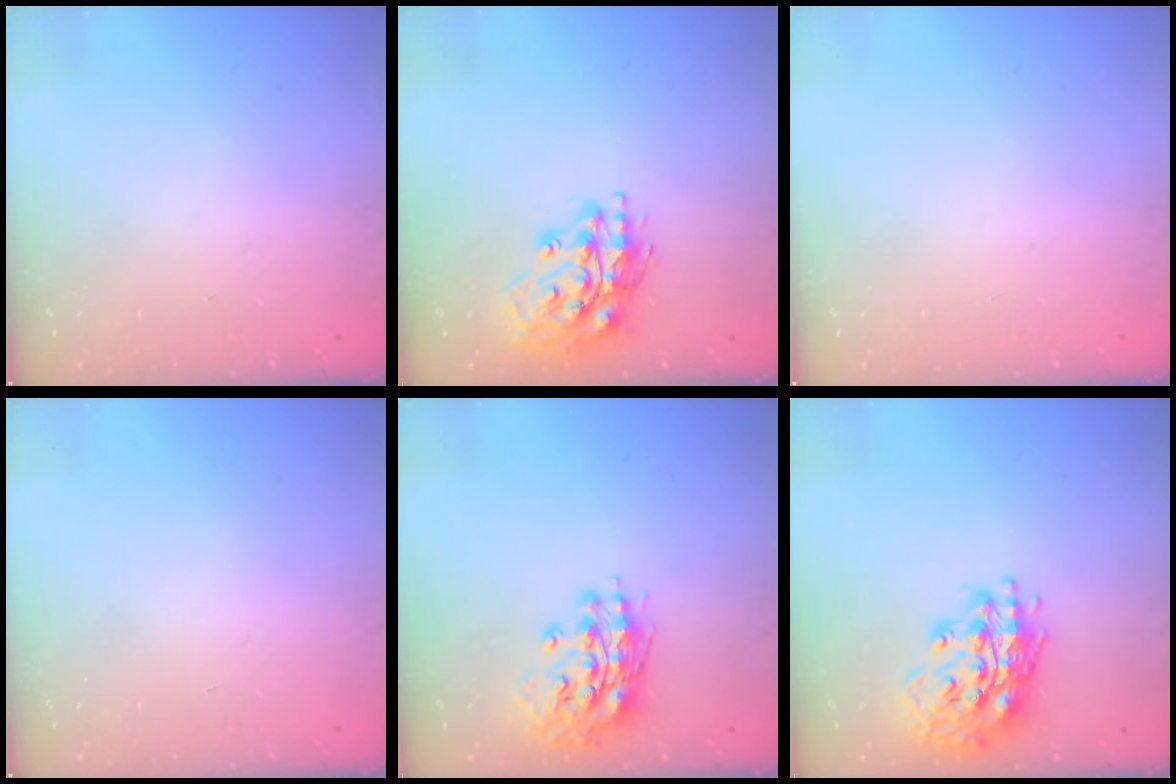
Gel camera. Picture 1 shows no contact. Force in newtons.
{"total": 16.9, "press": 16.7, "slide": 2.3}
{"total": 0.0}
{"total": 0.0}
{"total": 13.2, "press": 13.1, "slide": 1.9}
{"total": 17.6, "press": 17.5, "slide": 2.3}